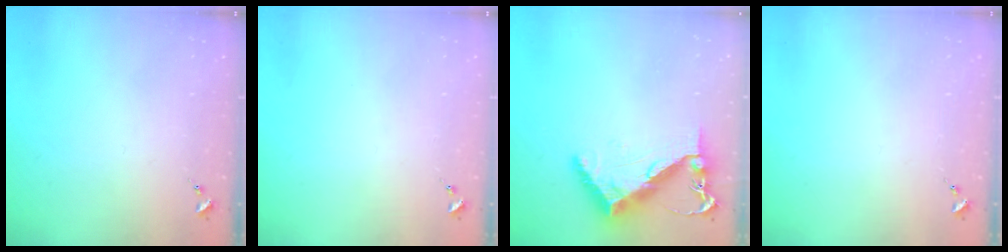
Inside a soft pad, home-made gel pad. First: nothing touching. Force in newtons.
{"total": 0.0}
{"total": 11.1, "press": 11.0, "slide": 1.3}
{"total": 0.0}